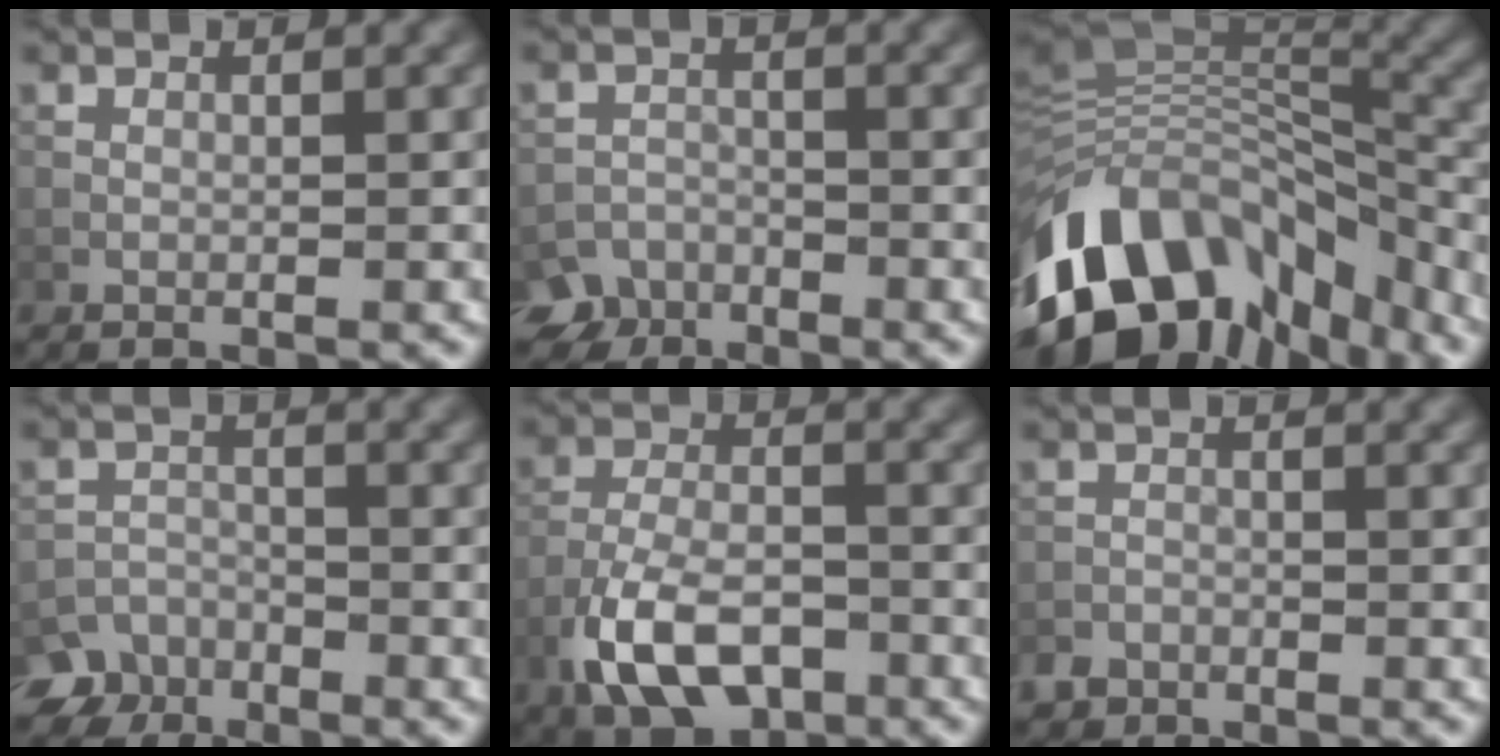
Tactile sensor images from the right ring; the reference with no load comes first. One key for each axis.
{"total": 4.4, "fx": -3.6, "fy": 2.5, "fz": 0.3, "tx": 0.007, "ty": -0.004, "tz": -0.054}
{"total": 15.0, "fx": -7.1, "fy": 8.9, "fz": 9.8, "tx": -0.186, "ty": 0.014, "tz": -0.119}
{"total": 4.6, "fx": -3.8, "fy": 2.6, "fz": 0.1, "tx": 0.018, "ty": -0.004, "tz": -0.059}
{"total": 7.6, "fx": -4.0, "fy": 3.9, "fz": 5.1, "tx": -0.101, "ty": -0.001, "tz": -0.082}
{"total": 1.8, "fx": -1.5, "fy": 1.0, "fz": -0.1, "tx": 0.004, "ty": 0.005, "tz": -0.026}